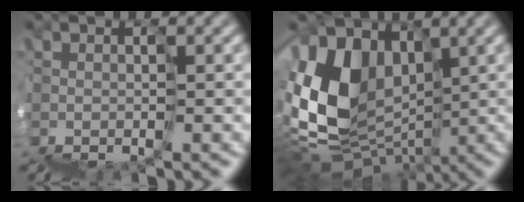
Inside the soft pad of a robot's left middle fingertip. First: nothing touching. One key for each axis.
{"total": 7.1, "fx": 3.4, "fy": 5.2, "fz": 3.4, "tx": -0.081, "ty": 0.024, "tz": 0.052}